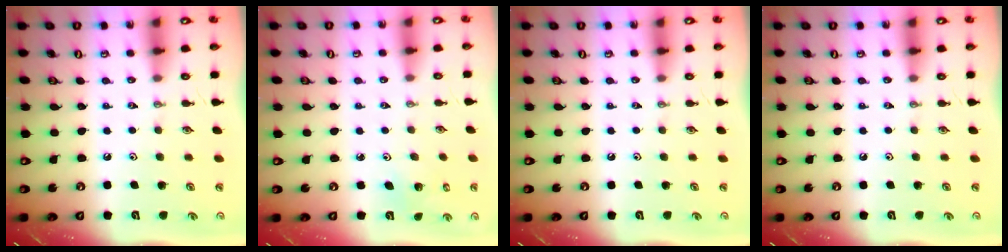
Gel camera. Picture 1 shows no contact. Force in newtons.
{"total": 2.7, "press": 2.7, "slide": 0.2}
{"total": 0.0}
{"total": 0.0}